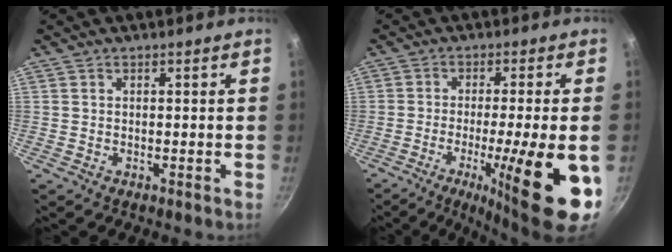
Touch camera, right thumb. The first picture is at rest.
{"total": 17.4, "force": [-5.6, 3.0, 16.2], "torque": [-0.228, 0.002, -0.078]}